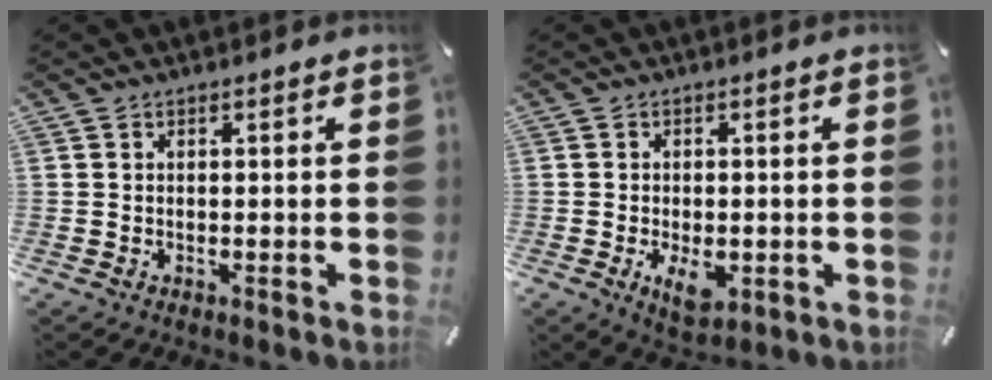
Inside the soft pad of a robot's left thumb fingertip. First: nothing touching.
{"total": 5.9, "force": [-1.6, 3.6, 4.4], "torque": [-0.080, -0.006, -0.033]}